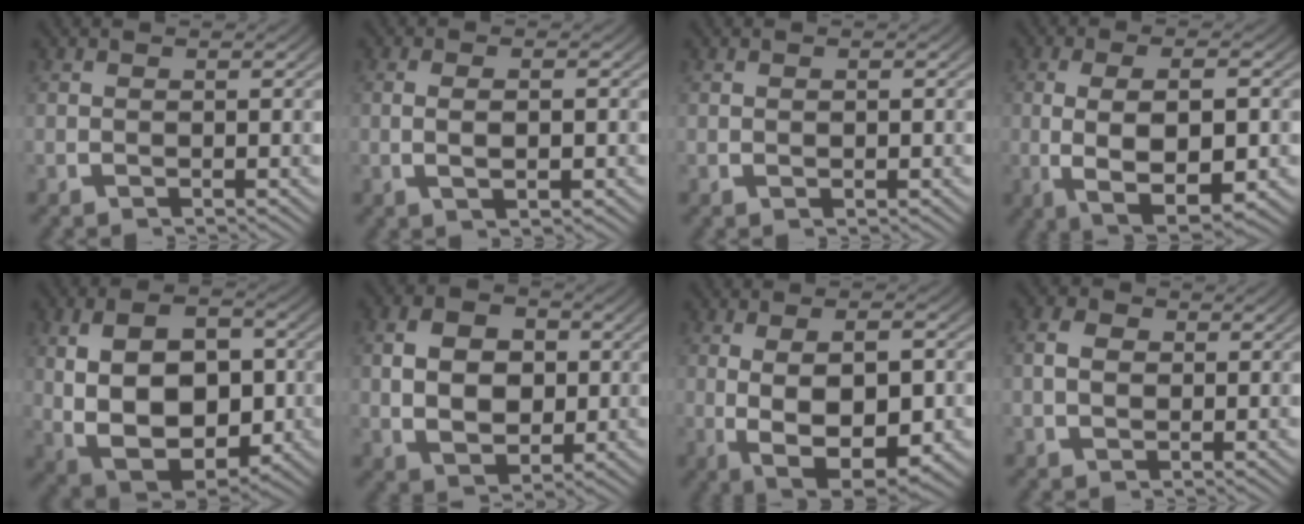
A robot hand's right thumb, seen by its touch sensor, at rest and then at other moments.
{"total": 2.1, "force": [-0.1, 0.7, 2.0], "torque": [-0.037, -0.002, 0.003]}
{"total": 0.5, "force": [0.0, 0.3, 0.4], "torque": [-0.006, -0.003, 0.002]}
{"total": 9.5, "force": [-2.2, 5.3, 7.6], "torque": [-0.162, -0.036, -0.015]}
{"total": 14.5, "force": [-1.6, 10.0, 10.5], "torque": [-0.217, -0.057, 0.000]}
{"total": 7.4, "force": [0.3, 5.3, 5.1], "torque": [-0.089, -0.022, 0.018]}
{"total": 10.6, "force": [-2.7, 6.3, 8.1], "torque": [-0.162, -0.044, -0.022]}
{"total": 2.6, "force": [0.4, 1.9, 1.7], "torque": [-0.025, -0.005, 0.009]}